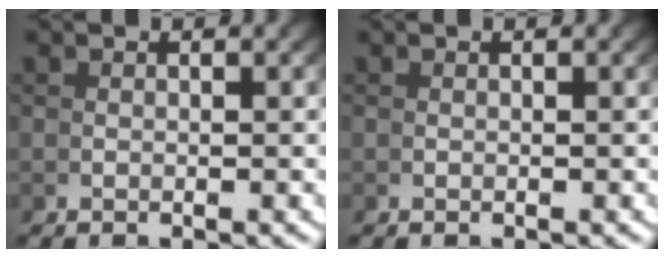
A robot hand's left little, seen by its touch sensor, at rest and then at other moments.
{"total": 0.0}